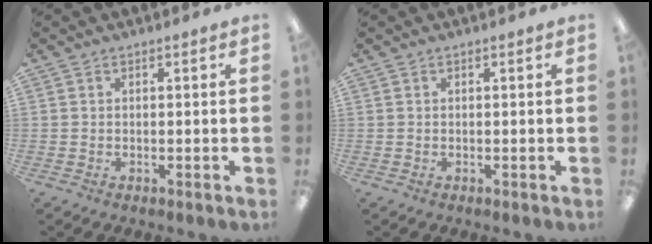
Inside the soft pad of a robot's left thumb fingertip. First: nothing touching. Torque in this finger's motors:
{"motor_torque": [-0.15, -0.06, 0.00, -0.01, 0.00]}